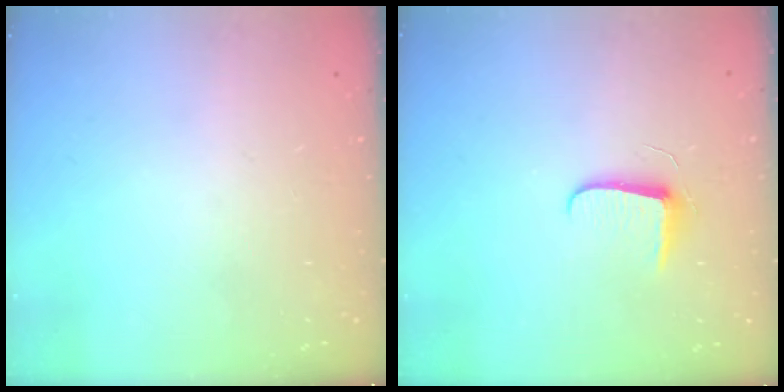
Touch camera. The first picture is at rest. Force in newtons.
{"total": 6.2, "press": 6.2, "slide": 0.8}